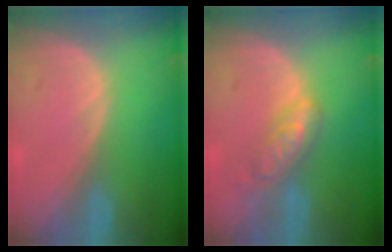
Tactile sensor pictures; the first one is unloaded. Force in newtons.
{"total": 5.9, "press": 5.2, "slide": 2.9}